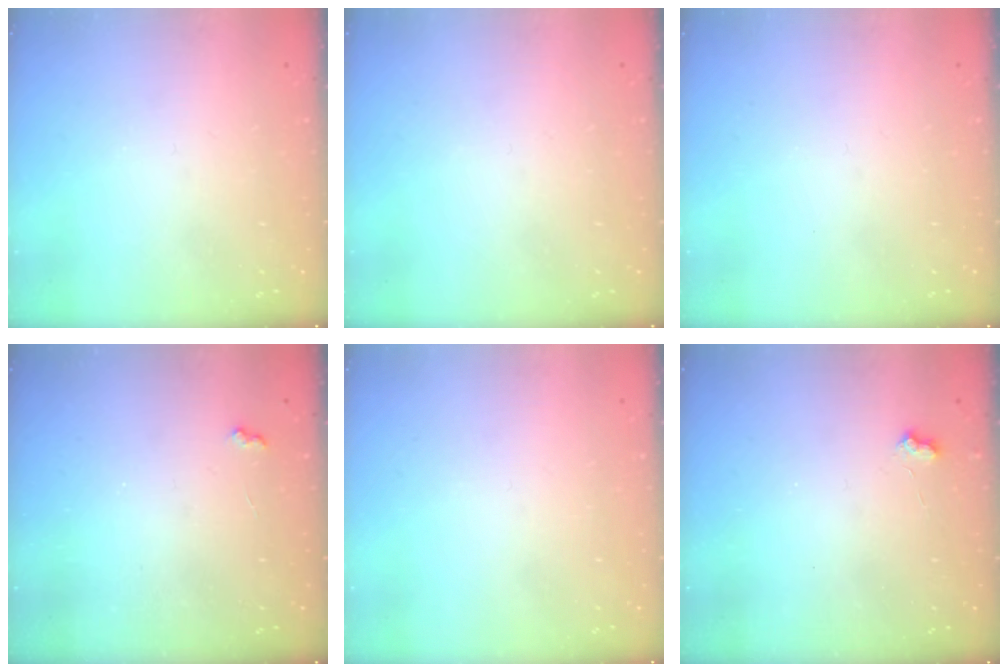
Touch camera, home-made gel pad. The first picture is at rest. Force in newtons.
{"total": 0.0}
{"total": 0.0}
{"total": 3.6, "press": 3.6, "slide": 0.6}
{"total": 0.0}
{"total": 2.4, "press": 2.4, "slide": 0.5}